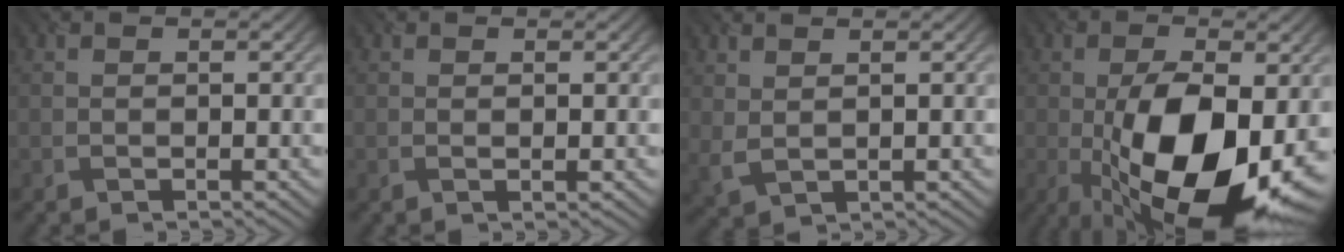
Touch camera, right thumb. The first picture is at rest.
{"total": 0.8, "force": [0.2, 0.1, 0.7], "torque": [-0.014, 0.000, 0.004]}
{"total": 2.3, "force": [1.2, 1.2, 1.5], "torque": [-0.047, -0.002, 0.030]}
{"total": 17.1, "force": [-3.8, 7.9, 14.7], "torque": [-0.250, -0.021, -0.057]}